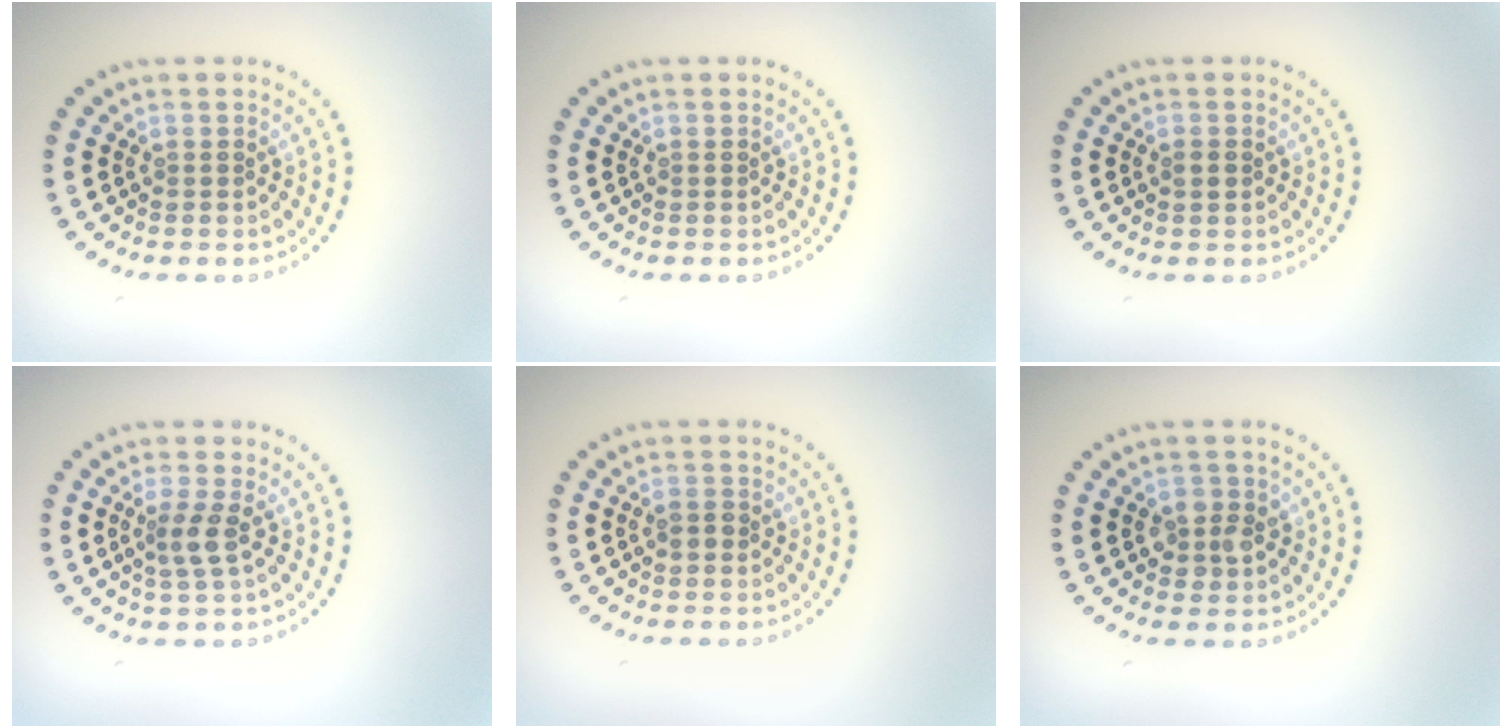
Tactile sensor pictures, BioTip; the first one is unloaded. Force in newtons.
{"total": 0.0}
{"total": 1.1, "press": 1.1, "slide": 0.1}
{"total": 2.0, "press": 1.7, "slide": 1.2}
{"total": 1.2, "press": 1.1, "slide": 0.2}
{"total": 2.2, "press": 2.1, "slide": 0.6}